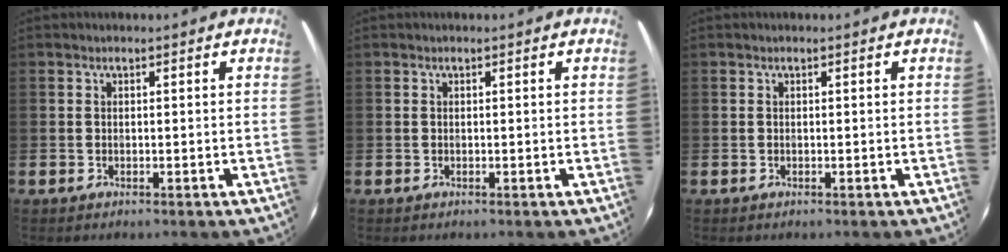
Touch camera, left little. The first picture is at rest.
{"total": 0.0}
{"total": 0.0}